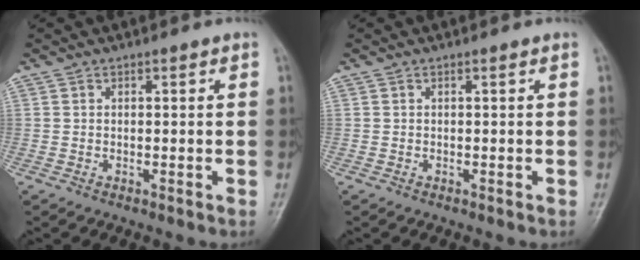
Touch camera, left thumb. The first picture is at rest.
{"total": 0.0}